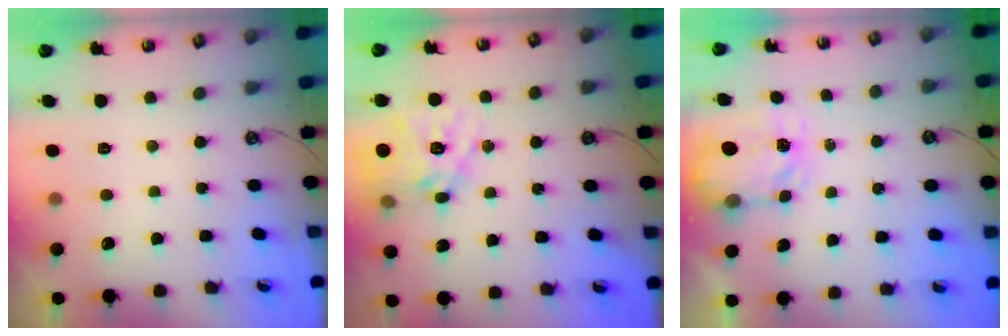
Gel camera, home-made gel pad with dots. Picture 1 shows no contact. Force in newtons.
{"total": 16.0, "press": 16.0, "slide": 1.4}
{"total": 3.7, "press": 3.7, "slide": 0.5}